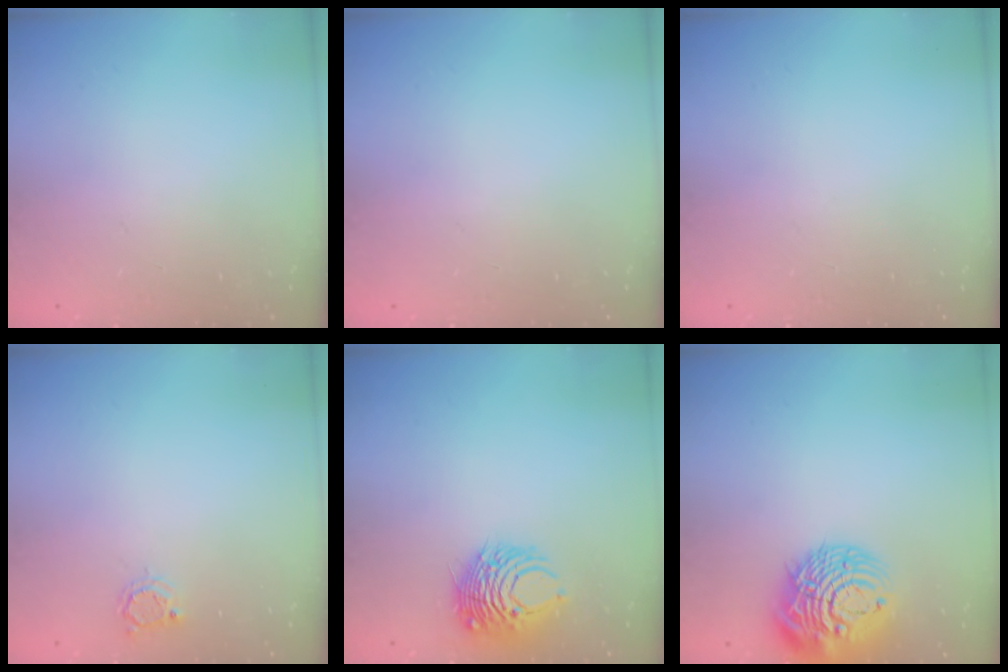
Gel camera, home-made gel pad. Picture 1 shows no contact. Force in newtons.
{"total": 0.0}
{"total": 0.0}
{"total": 3.0, "press": 3.0, "slide": 0.4}
{"total": 9.5, "press": 9.4, "slide": 1.1}
{"total": 16.1, "press": 16.0, "slide": 1.8}